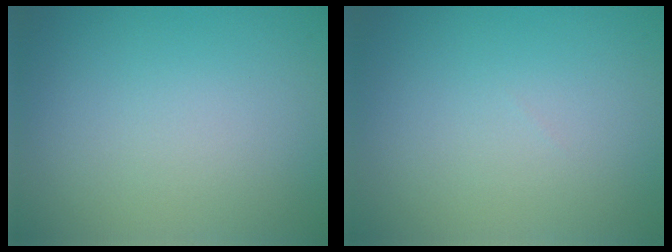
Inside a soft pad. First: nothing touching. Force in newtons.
{"total": 0.0}